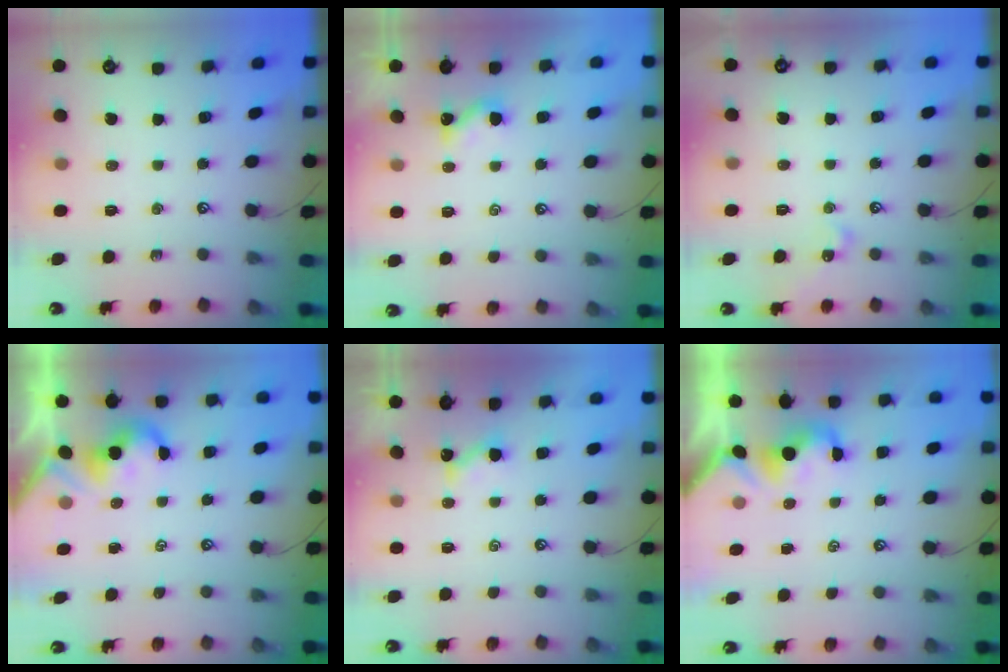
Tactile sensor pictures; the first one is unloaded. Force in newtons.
{"total": 2.5, "press": 2.5, "slide": 0.3}
{"total": 5.4, "press": 5.4, "slide": 0.5}
{"total": 2.1, "press": 2.0, "slide": 0.5}
{"total": 3.2, "press": 3.2, "slide": 0.1}
{"total": 1.0, "press": 0.9, "slide": 0.4}